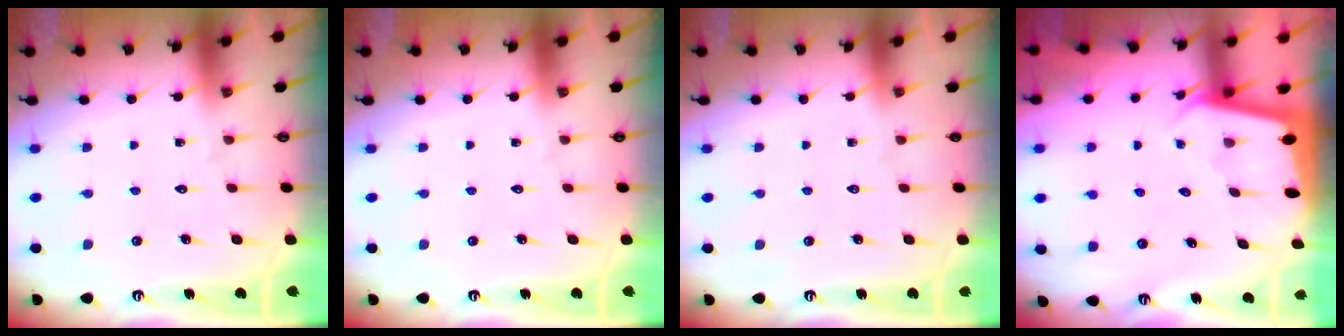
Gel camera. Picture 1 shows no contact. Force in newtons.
{"total": 0.0}
{"total": 0.0}
{"total": 2.0, "press": 2.0, "slide": 0.1}